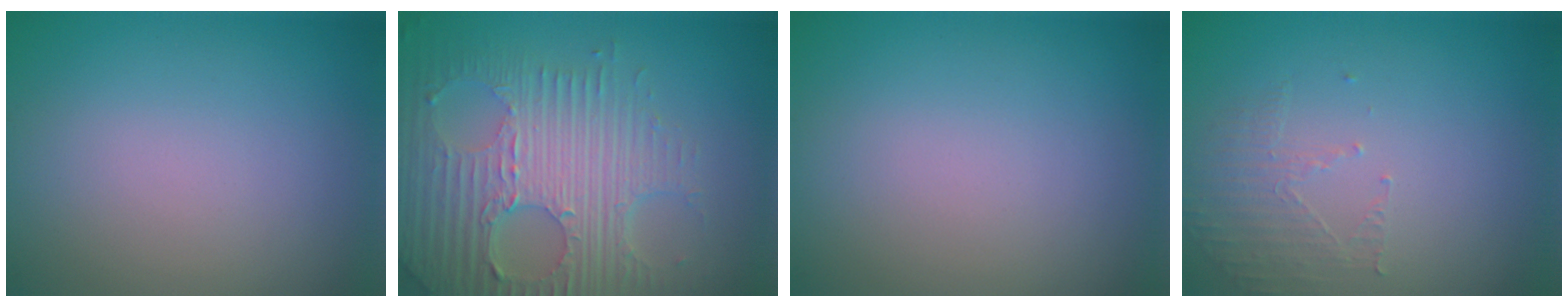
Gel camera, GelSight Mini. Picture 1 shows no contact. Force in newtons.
{"total": 8.2, "press": 5.8, "slide": 5.8}
{"total": 0.0}
{"total": 1.6, "press": 0.7, "slide": 1.4}